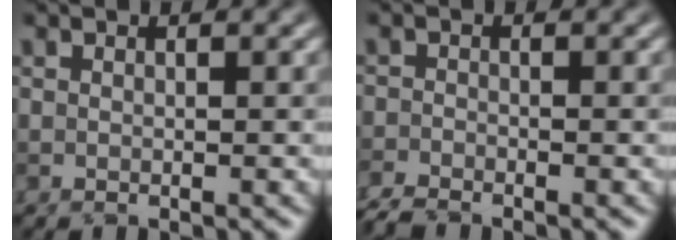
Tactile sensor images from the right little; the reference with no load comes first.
{"total": 2.3, "force": [-2.2, 0.2, 0.9], "torque": [-0.024, -0.007, -0.049]}